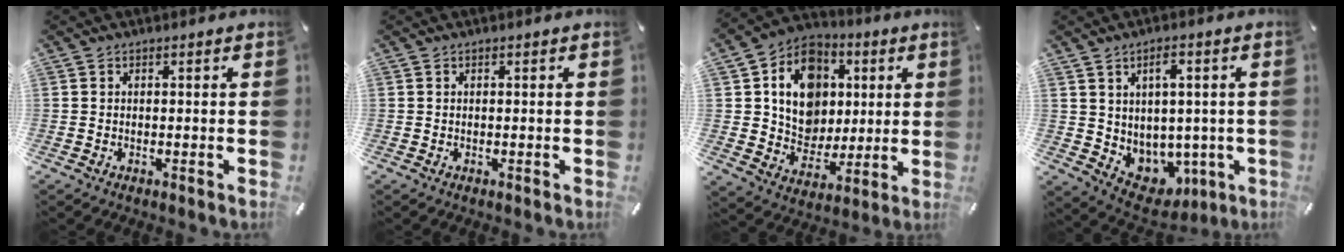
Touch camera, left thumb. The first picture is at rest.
{"total": 0.0}
{"total": 15.4, "force": [3.0, 13.4, 7.1], "torque": [-0.116, -0.012, 0.061]}
{"total": 6.7, "force": [2.2, 5.6, 3.1], "torque": [-0.050, -0.031, 0.044]}